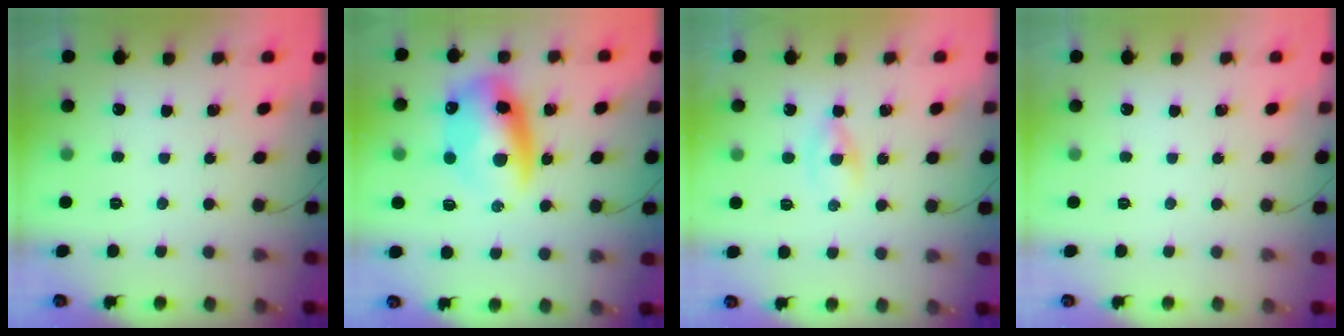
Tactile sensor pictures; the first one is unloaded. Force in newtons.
{"total": 13.4, "press": 13.0, "slide": 3.1}
{"total": 1.5, "press": 1.3, "slide": 0.8}
{"total": 0.0}